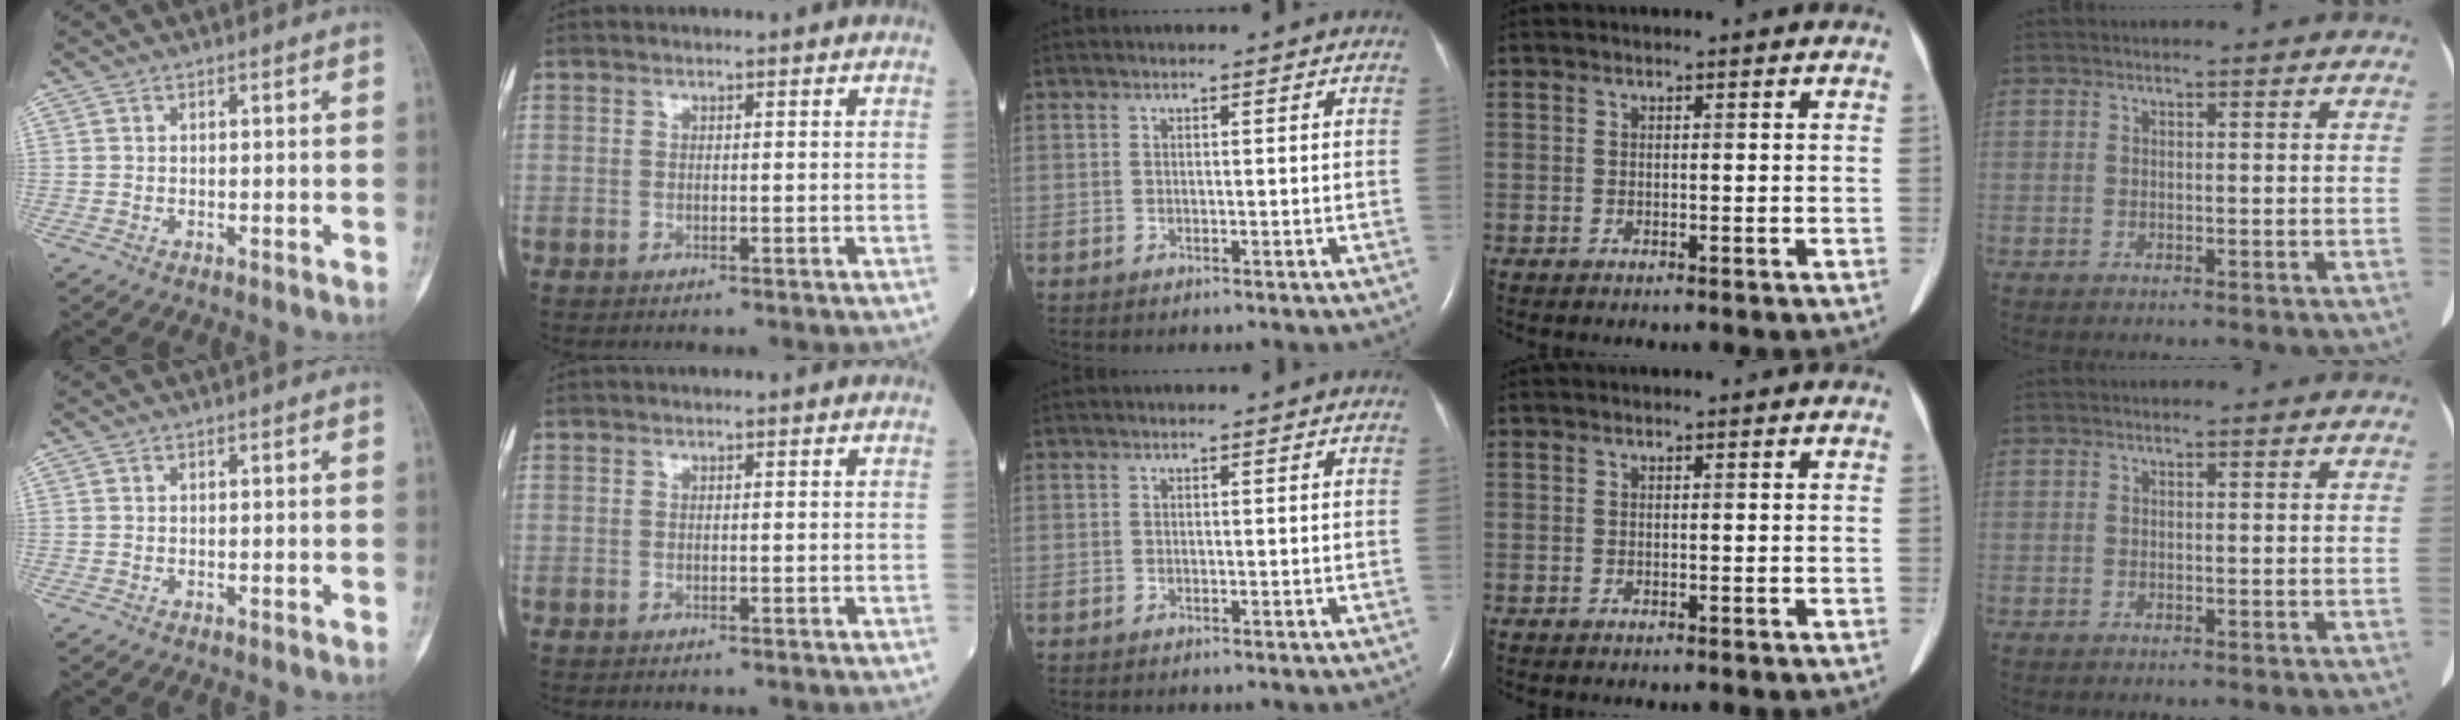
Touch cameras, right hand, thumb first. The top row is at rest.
{}